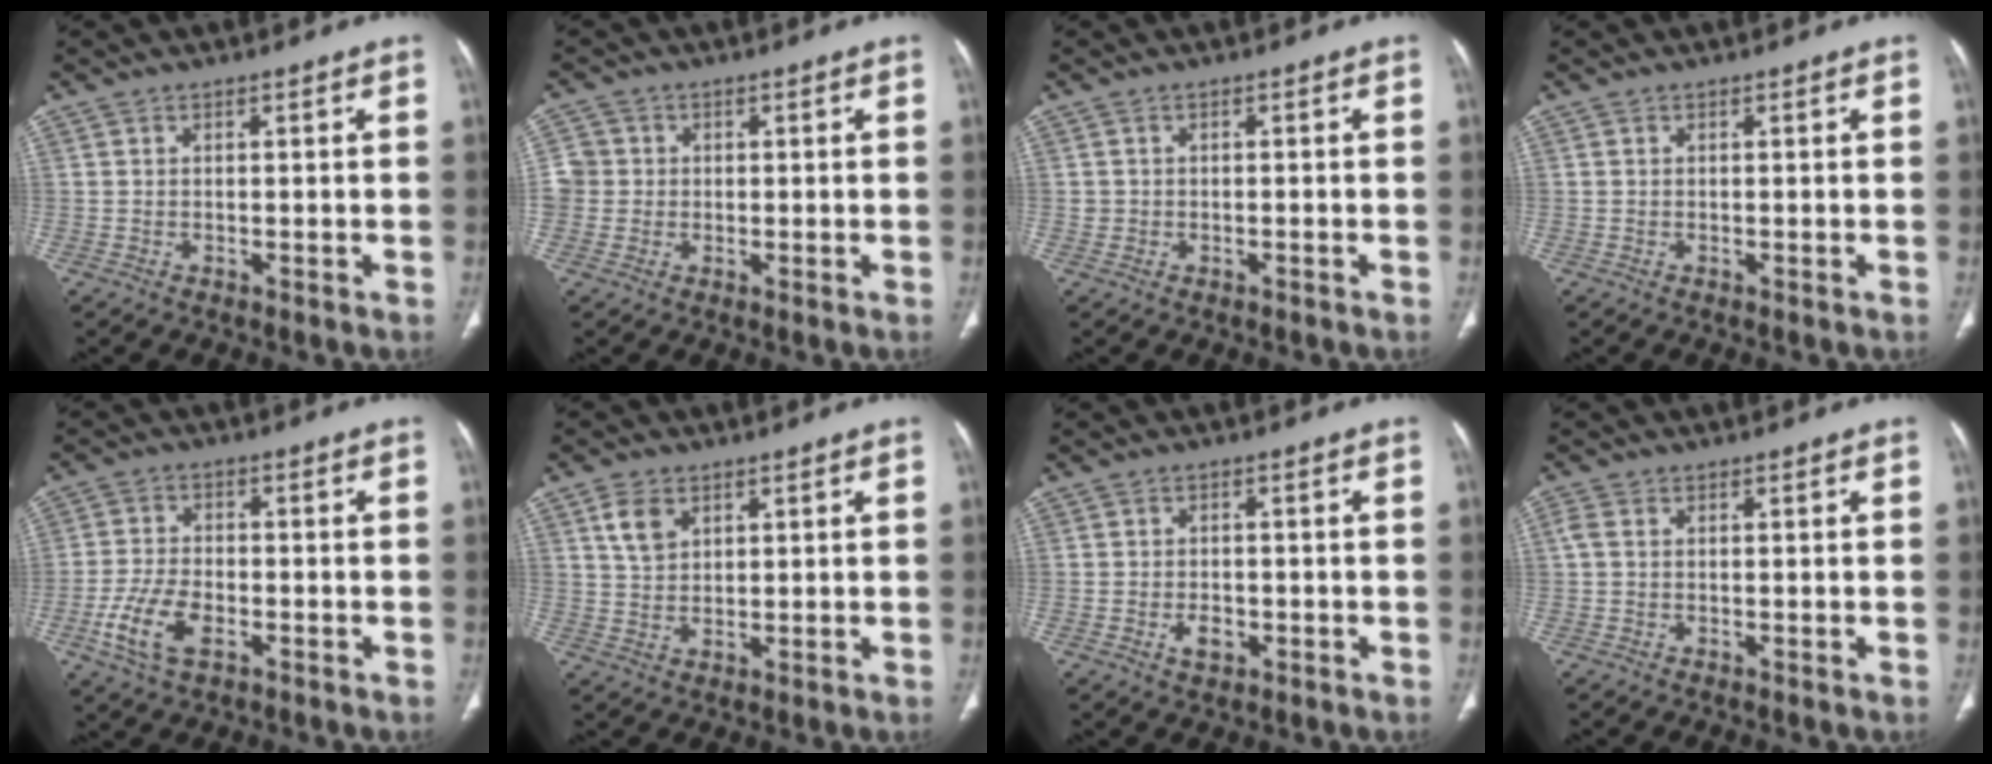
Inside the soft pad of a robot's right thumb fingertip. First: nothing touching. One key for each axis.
{"total": 4.3, "fx": -0.1, "fy": 4.2, "fz": 0.8, "tx": 0.006, "ty": 0.010, "tz": -0.005}
{"total": 0.8, "fx": -0.3, "fy": 0.7, "fz": 0.2, "tx": -0.005, "ty": 0.007, "tz": -0.002}
{"total": 0.0}
{"total": 8.5, "fx": -3.4, "fy": 4.5, "fz": 6.3, "tx": -0.138, "ty": 0.009, "tz": -0.063}
{"total": 4.8, "fx": 2.3, "fy": 3.2, "fz": 2.8, "tx": -0.042, "ty": -0.010, "tz": 0.049}
{"total": 3.2, "fx": -1.3, "fy": 2.1, "fz": 2.1, "tx": -0.028, "ty": 0.006, "tz": -0.017}
{"total": 1.5, "fx": 0.1, "fy": 1.0, "fz": 1.1, "tx": -0.031, "ty": 0.005, "tz": 0.001}